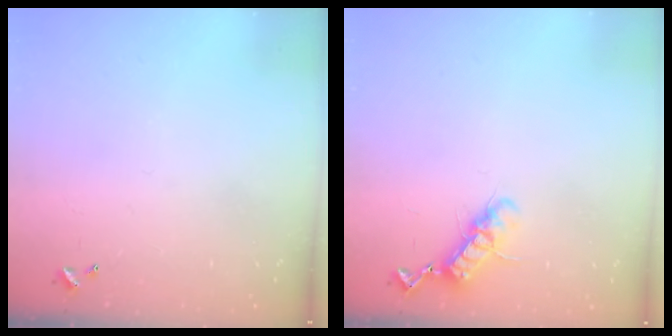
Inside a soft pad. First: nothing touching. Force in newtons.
{"total": 11.0, "press": 10.9, "slide": 1.1}